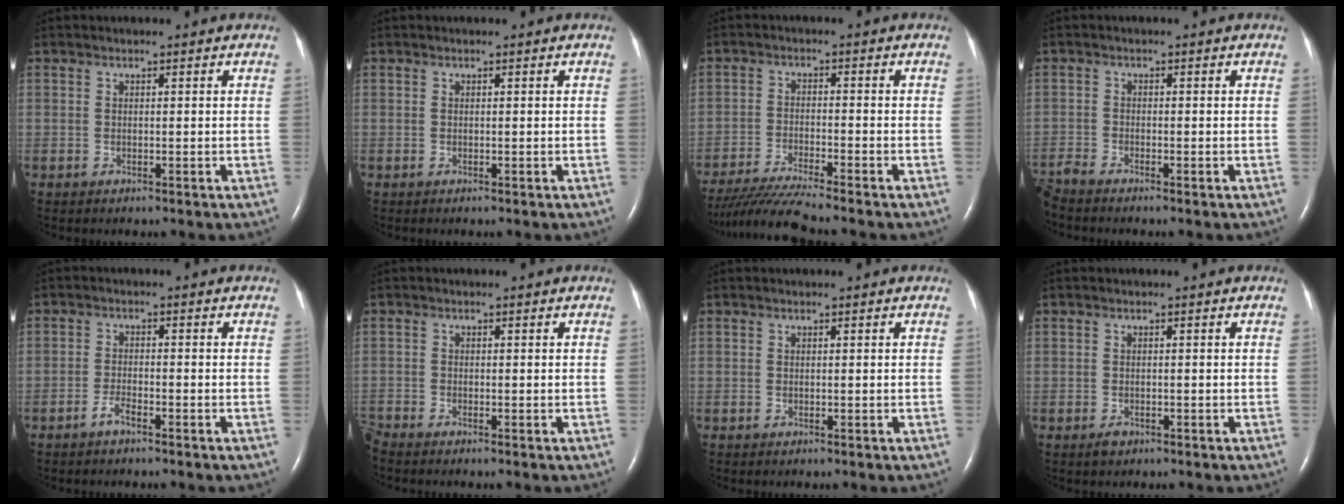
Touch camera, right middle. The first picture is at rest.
{"total": 0.0}
{"total": 8.6, "force": [-7.7, -1.8, 3.4], "torque": [-0.060, -0.028, -0.139]}
{"total": 2.9, "force": [-2.8, -0.5, 0.6], "torque": [-0.019, -0.015, -0.057]}
{"total": 2.1, "force": [-1.6, 0.3, 1.3], "torque": [-0.030, 0.000, -0.032]}
{"total": 1.4, "force": [-1.3, -0.3, 0.1], "torque": [-0.010, -0.007, -0.028]}
{"total": 0.0}
{"total": 1.1, "force": [-0.7, 0.6, 0.5], "torque": [-0.013, -0.001, -0.010]}